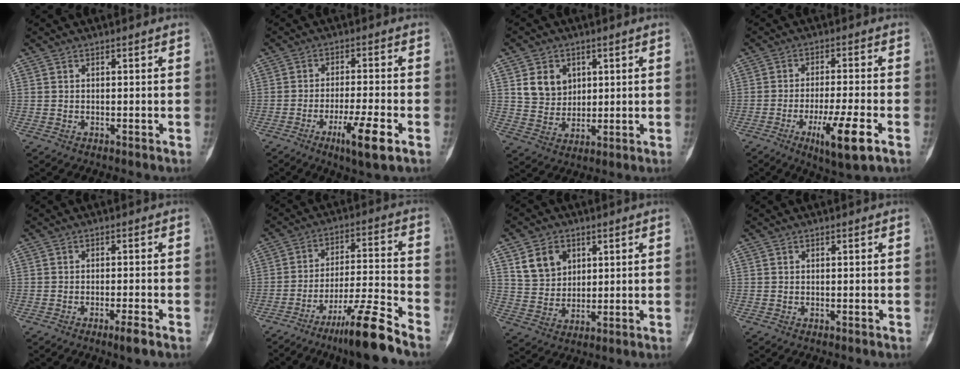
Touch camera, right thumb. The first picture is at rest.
{"total": 8.2, "force": [-3.9, 0.9, 7.2], "torque": [-0.135, 0.006, -0.062]}
{"total": 7.4, "force": [2.6, 6.1, 3.4], "torque": [-0.032, -0.016, 0.055]}
{"total": 10.2, "force": [-4.3, 1.5, 9.1], "torque": [-0.165, -0.001, -0.067]}
{"total": 2.5, "force": [-1.6, 0.0, 1.9], "torque": [-0.037, 0.003, -0.029]}
{"total": 11.8, "force": [-9.0, 0.1, 7.7], "torque": [-0.137, 0.063, -0.154]}
{"total": 8.1, "force": [3.6, 6.2, 3.7], "torque": [-0.044, -0.016, 0.073]}
{"total": 0.0}